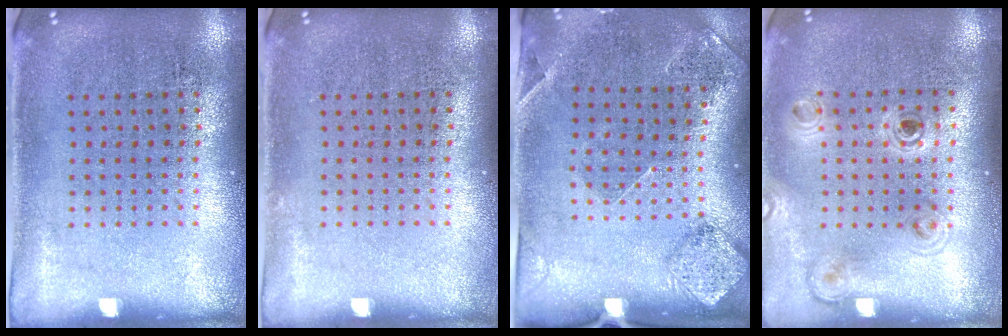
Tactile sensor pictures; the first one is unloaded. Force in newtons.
{"total": 0.0}
{"total": 1.5, "press": 1.3, "slide": 0.8}
{"total": 1.1, "press": 1.1, "slide": 0.3}